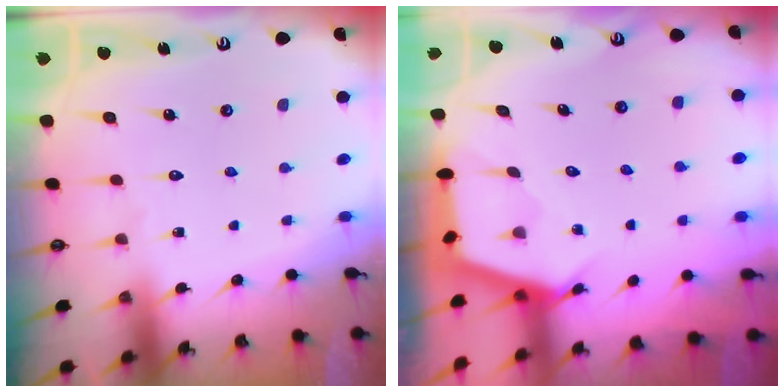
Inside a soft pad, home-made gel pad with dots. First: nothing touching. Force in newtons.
{"total": 2.7, "press": 2.7, "slide": 0.3}